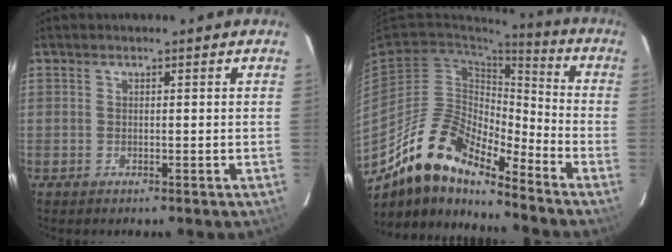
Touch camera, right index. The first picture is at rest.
{"total": 16.5, "force": [-13.2, 4.6, 8.8], "torque": [-0.156, -0.006, -0.256]}